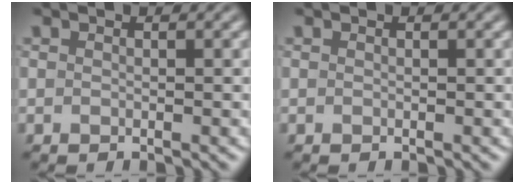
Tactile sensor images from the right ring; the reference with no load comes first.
{"total": 0.0}